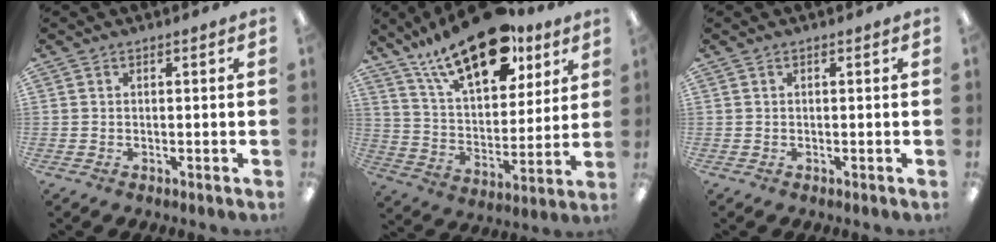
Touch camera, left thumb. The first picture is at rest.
{"total": 22.6, "force": [15.1, 9.9, 13.5], "torque": [-0.221, -0.083, 0.260]}
{"total": 0.0}